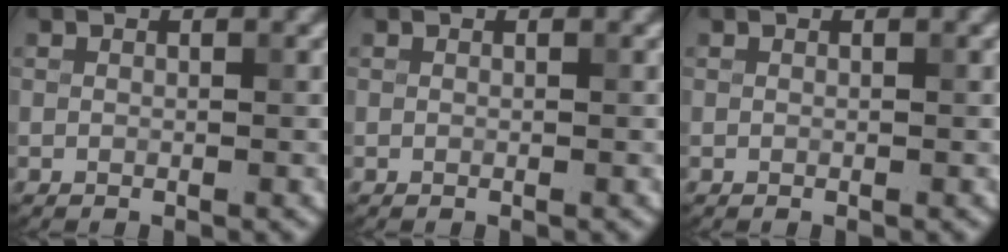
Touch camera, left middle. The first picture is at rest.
{"total": 0.0}
{"total": 0.0}